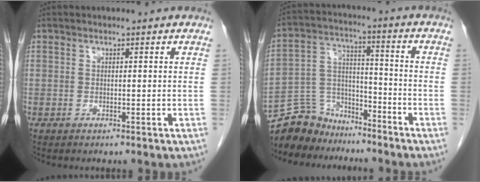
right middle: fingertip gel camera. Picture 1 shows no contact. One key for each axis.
{"total": 10.2, "fx": -9.1, "fy": 4.6, "fz": 0.6, "tx": -0.021, "ty": 0.036, "tz": -0.168}